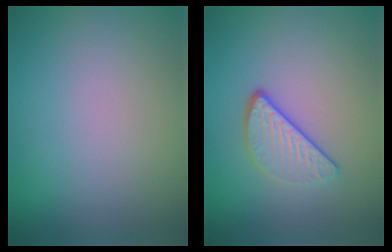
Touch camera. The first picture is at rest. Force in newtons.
{"total": 3.1, "press": 2.5, "slide": 1.8}